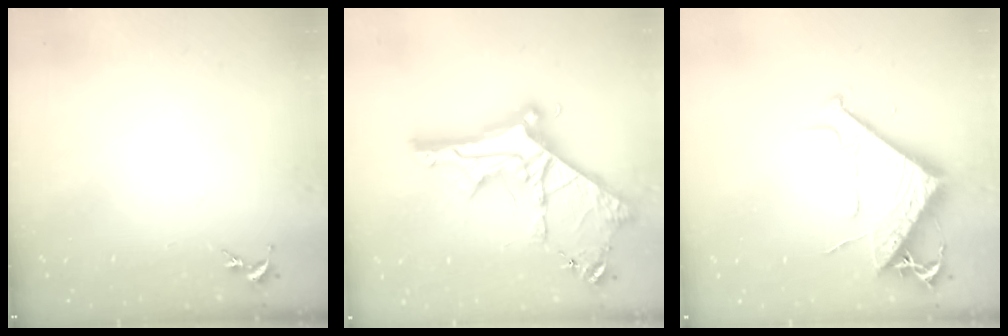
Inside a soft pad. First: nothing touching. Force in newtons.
{"total": 12.0, "press": 12.0, "slide": 1.3}
{"total": 9.2, "press": 9.1, "slide": 1.2}